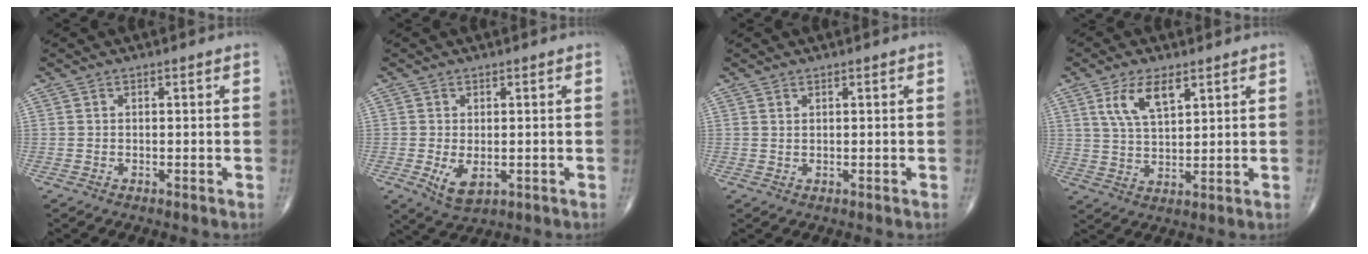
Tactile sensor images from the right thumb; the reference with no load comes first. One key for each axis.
{"total": 4.8, "fx": -1.0, "fy": 2.6, "fz": 3.9, "tx": -0.065, "ty": -0.011, "tz": -0.008}
{"total": 0.6, "fx": 0.5, "fy": 0.1, "fz": 0.3, "tx": -0.005, "ty": -0.005, "tz": 0.010}
{"total": 7.8, "fx": 3.9, "fy": 3.4, "fz": 5.9, "tx": -0.103, "ty": -0.017, "tz": 0.080}